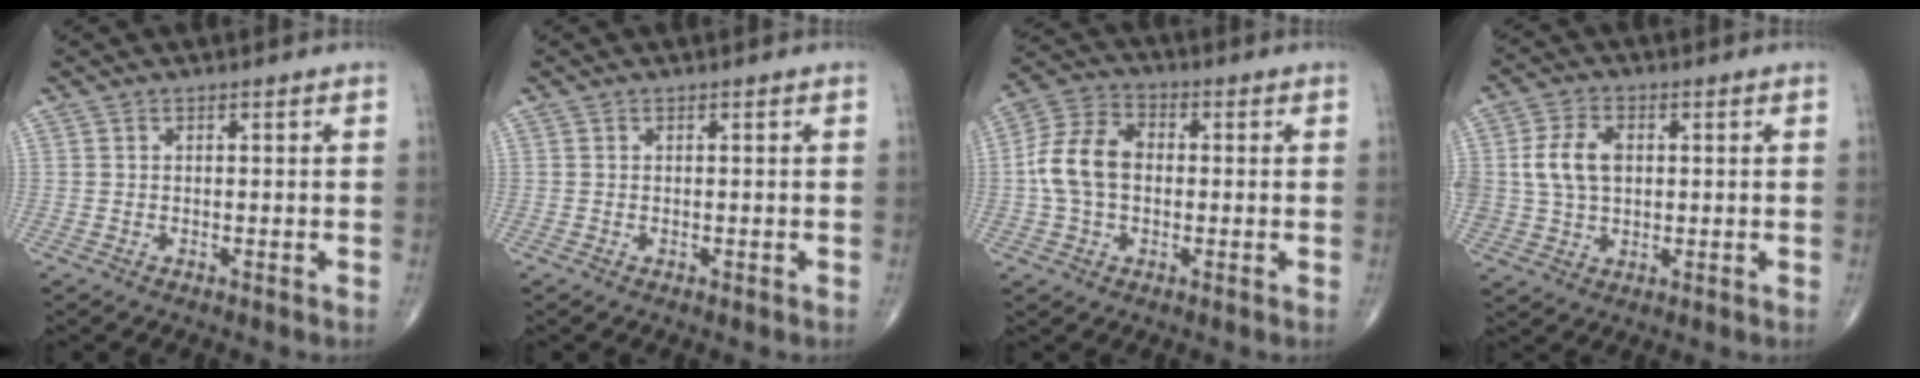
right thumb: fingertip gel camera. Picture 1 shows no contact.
{"total": 0.0}
{"total": 10.5, "force": [-0.2, 7.3, 7.5], "torque": [-0.144, 0.029, -0.014]}
{"total": 8.1, "force": [1.1, 5.7, 5.7], "torque": [-0.102, 0.004, 0.023]}